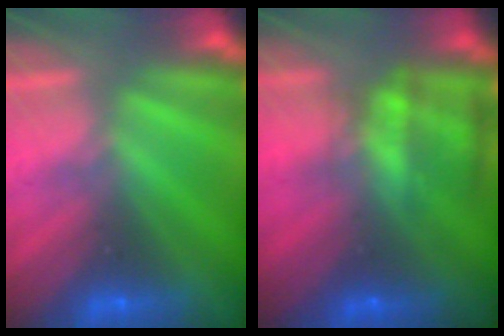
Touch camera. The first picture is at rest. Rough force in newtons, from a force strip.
{"total": 5.8}